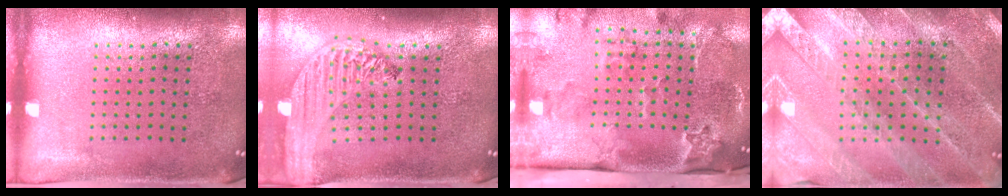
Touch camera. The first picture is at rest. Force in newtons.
{"total": 2.5, "press": 2.1, "slide": 1.4}
{"total": 3.7, "press": 2.5, "slide": 2.7}
{"total": 2.4, "press": 2.4, "slide": 0.2}